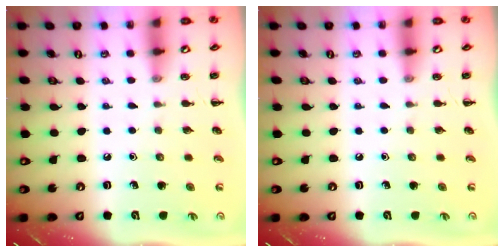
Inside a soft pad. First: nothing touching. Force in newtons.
{"total": 0.0}